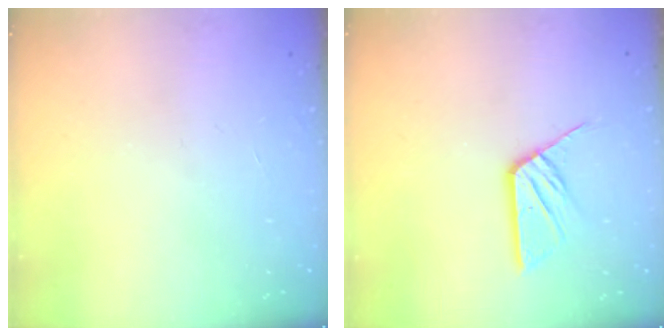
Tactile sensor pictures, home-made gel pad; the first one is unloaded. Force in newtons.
{"total": 9.1, "press": 9.0, "slide": 0.7}